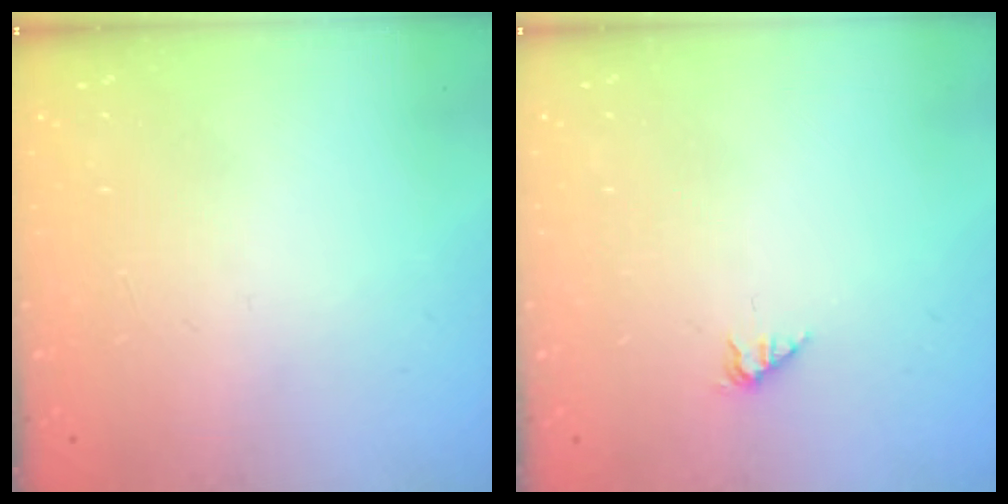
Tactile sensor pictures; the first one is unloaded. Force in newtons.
{"total": 1.5, "press": 1.4, "slide": 0.3}